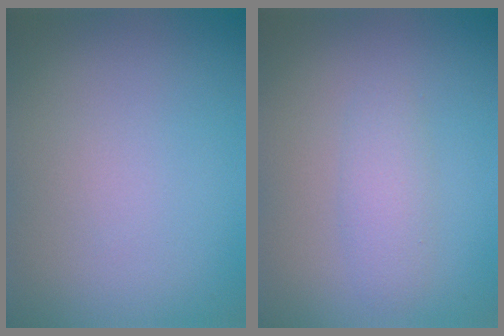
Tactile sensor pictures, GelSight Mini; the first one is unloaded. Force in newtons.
{"total": 1.8, "press": 1.8, "slide": 0.1}